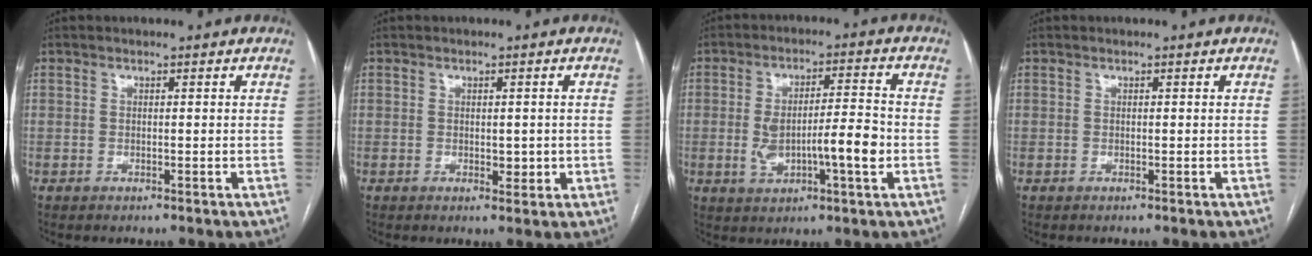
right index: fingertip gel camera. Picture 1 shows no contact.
{"total": 2.3, "force": [-0.2, 1.3, 1.9], "torque": [-0.024, 0.000, 0.002]}
{"total": 9.8, "force": [-1.8, 2.3, 9.4], "torque": [-0.170, 0.015, -0.023]}
{"total": 0.0}